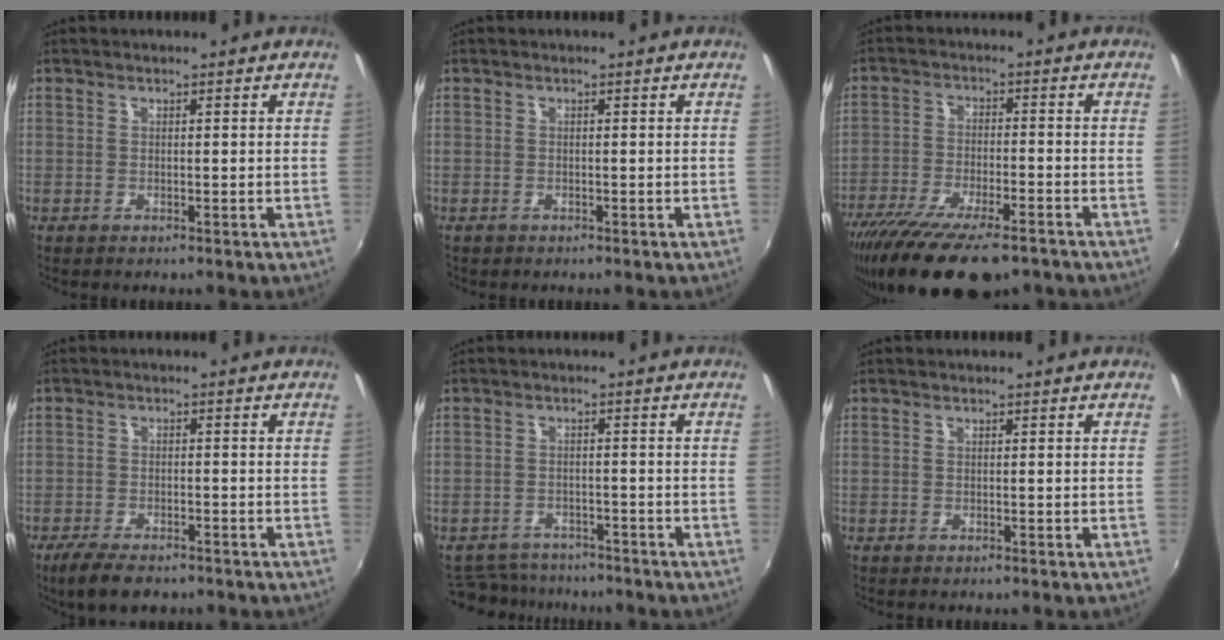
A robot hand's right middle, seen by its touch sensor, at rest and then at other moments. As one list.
[{"total": 0.6, "force": [-0.4, 0.5, 0.1], "torque": [-0.003, -0.003, -0.006]}, {"total": 18.3, "force": [-13.6, 5.4, 10.9], "torque": [-0.219, -0.056, -0.223]}, {"total": 6.7, "force": [-5.2, 2.2, 3.6], "torque": [-0.091, -0.018, -0.092]}, {"total": 9.5, "force": [-8.4, 3.9, 2.2], "torque": [-0.067, 0.000, -0.127]}, {"total": 0.0}]